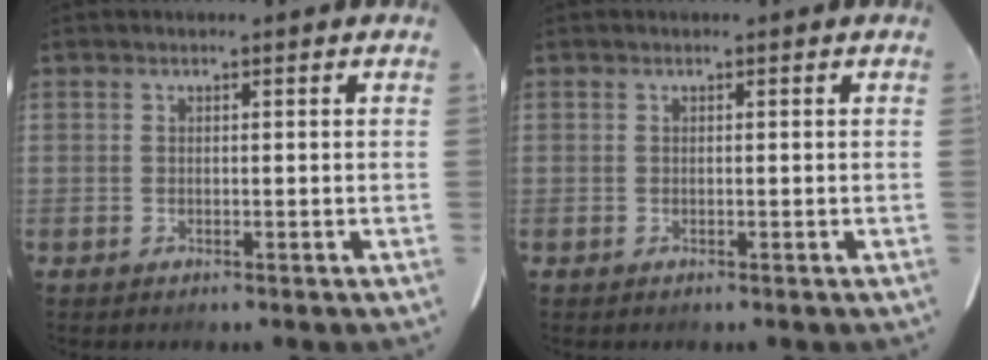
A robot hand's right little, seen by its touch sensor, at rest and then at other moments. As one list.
[{"total": 0.0}]